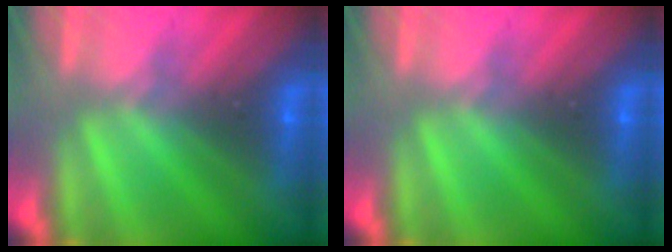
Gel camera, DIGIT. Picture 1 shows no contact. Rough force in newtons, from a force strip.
{"total": 0.0}